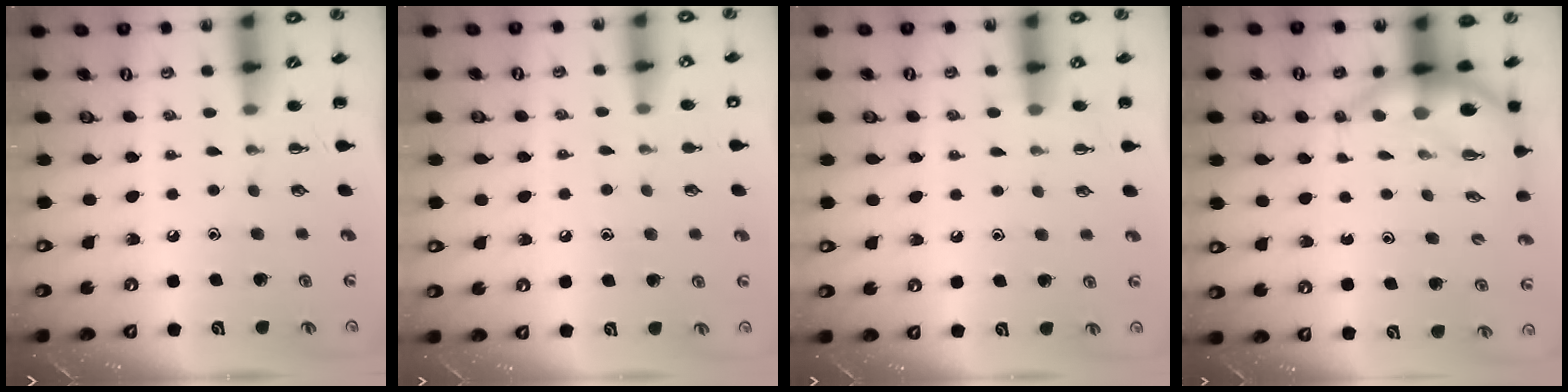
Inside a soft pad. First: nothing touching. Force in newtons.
{"total": 6.6, "press": 6.5, "slide": 1.2}
{"total": 5.6, "press": 5.2, "slide": 2.2}
{"total": 7.0, "press": 6.9, "slide": 1.2}